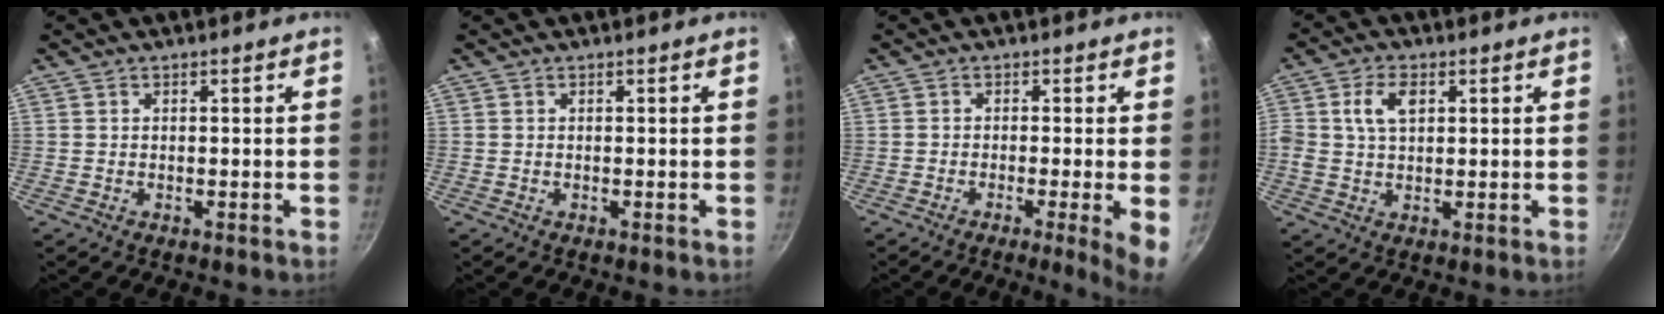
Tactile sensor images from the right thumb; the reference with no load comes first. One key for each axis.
{"total": 0.0}
{"total": 5.9, "fx": -1.4, "fy": 0.4, "fz": 5.7, "tx": -0.078, "ty": -0.004, "tz": -0.023}
{"total": 5.8, "fx": 1.6, "fy": 3.6, "fz": 4.3, "tx": -0.070, "ty": 0.003, "tz": 0.027}